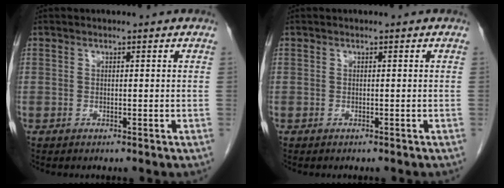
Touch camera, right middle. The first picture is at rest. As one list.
[{"total": 0.7, "force": [-0.7, 0.1, 0.3], "torque": [-0.003, -0.002, -0.011]}]